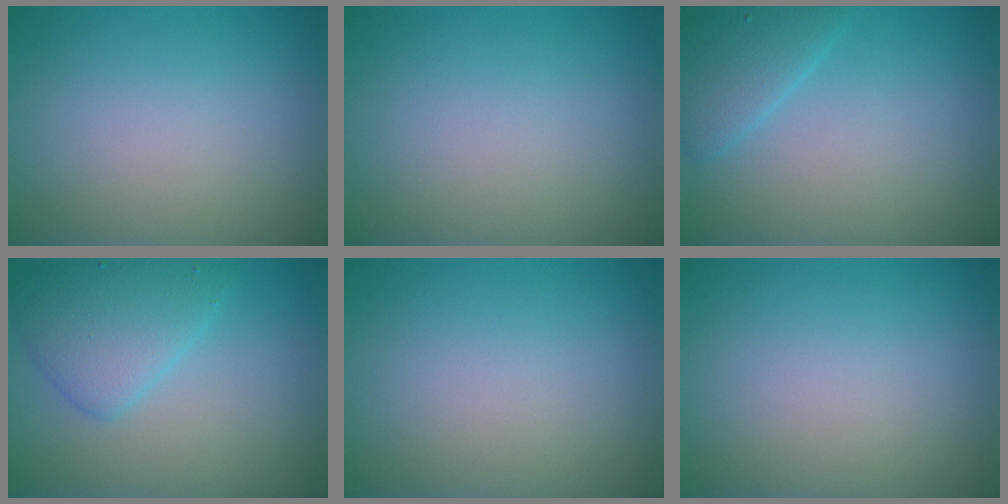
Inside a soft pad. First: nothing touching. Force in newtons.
{"total": 0.0}
{"total": 2.6, "press": 2.6, "slide": 0.2}
{"total": 3.0, "press": 3.0, "slide": 0.1}
{"total": 0.0}
{"total": 0.0}